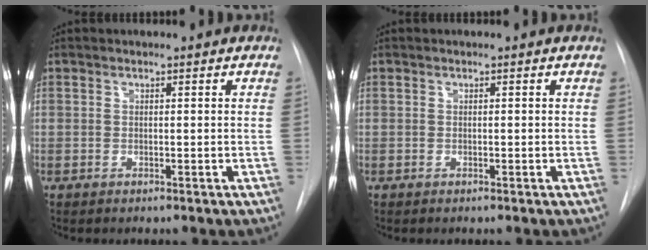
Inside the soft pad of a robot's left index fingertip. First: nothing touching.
{"total": 0.0}